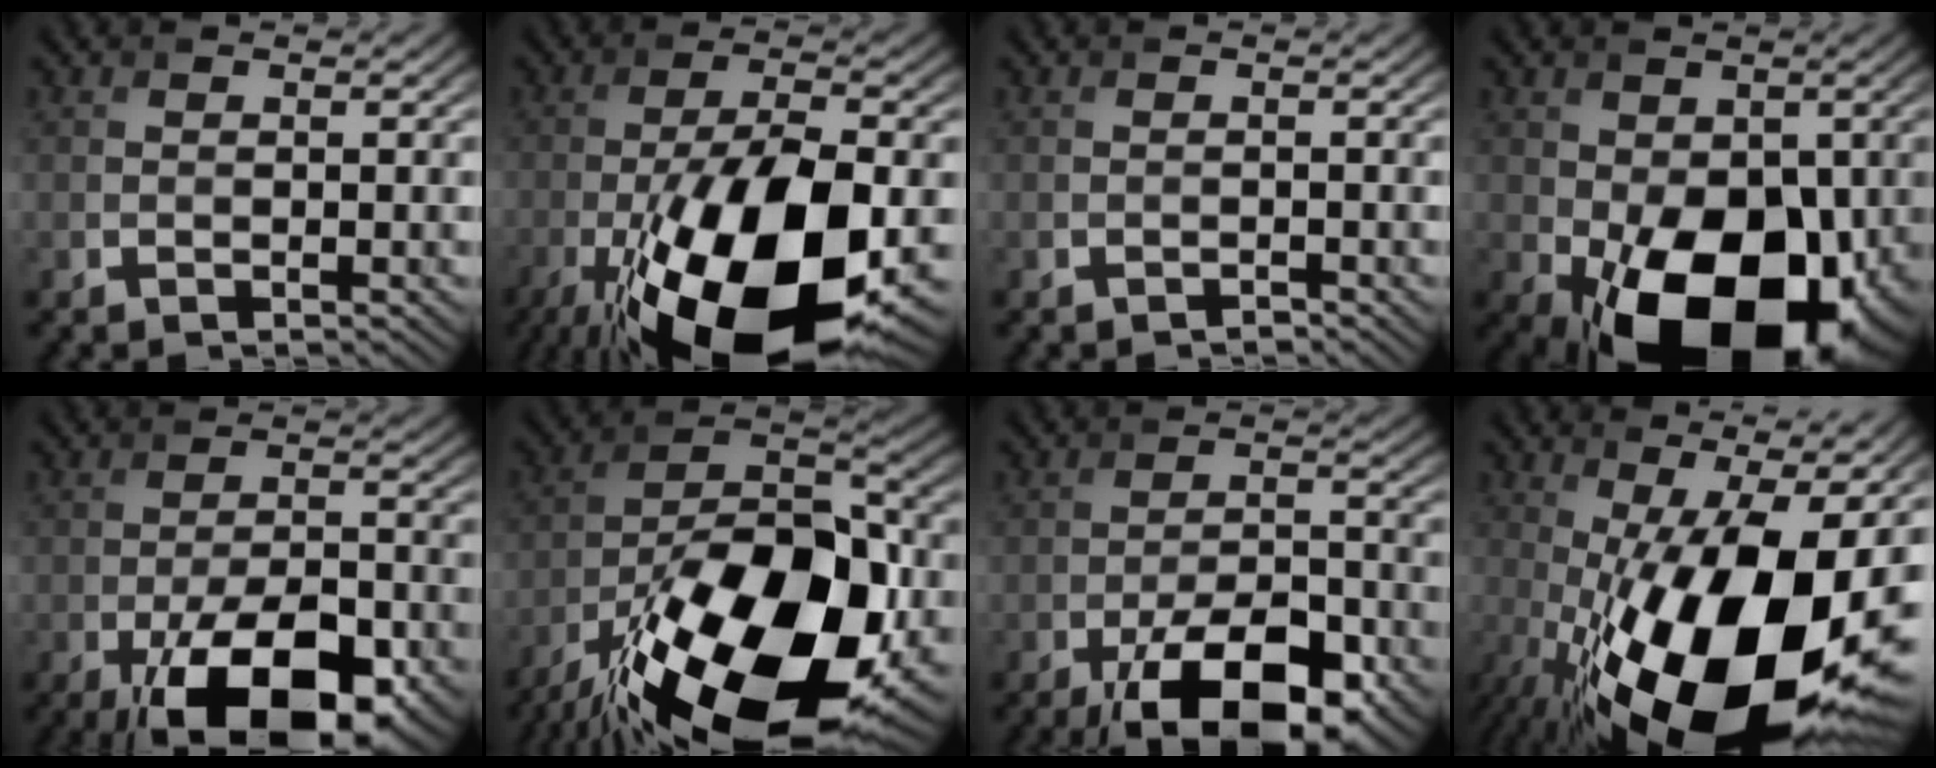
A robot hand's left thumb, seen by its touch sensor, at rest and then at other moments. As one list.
[{"total": 19.4, "force": [-7.9, 7.6, 16.0], "torque": [-0.303, -0.028, -0.130]}, {"total": 0.6, "force": [-0.6, 0.1, 0.1], "torque": [0.000, -0.001, -0.011]}, {"total": 17.4, "force": [-5.2, 10.2, 13.1], "torque": [-0.217, -0.045, -0.064]}, {"total": 14.8, "force": [-7.7, 6.4, 10.9], "torque": [-0.187, -0.024, -0.123]}, {"total": 21.7, "force": [-11.7, 9.7, 15.5], "torque": [-0.274, -0.021, -0.193]}, {"total": 13.3, "force": [-7.8, 5.3, 9.4], "torque": [-0.167, -0.012, -0.131]}, {"total": 22.3, "force": [-5.3, 8.7, 19.8], "torque": [-0.326, -0.004, -0.087]}]